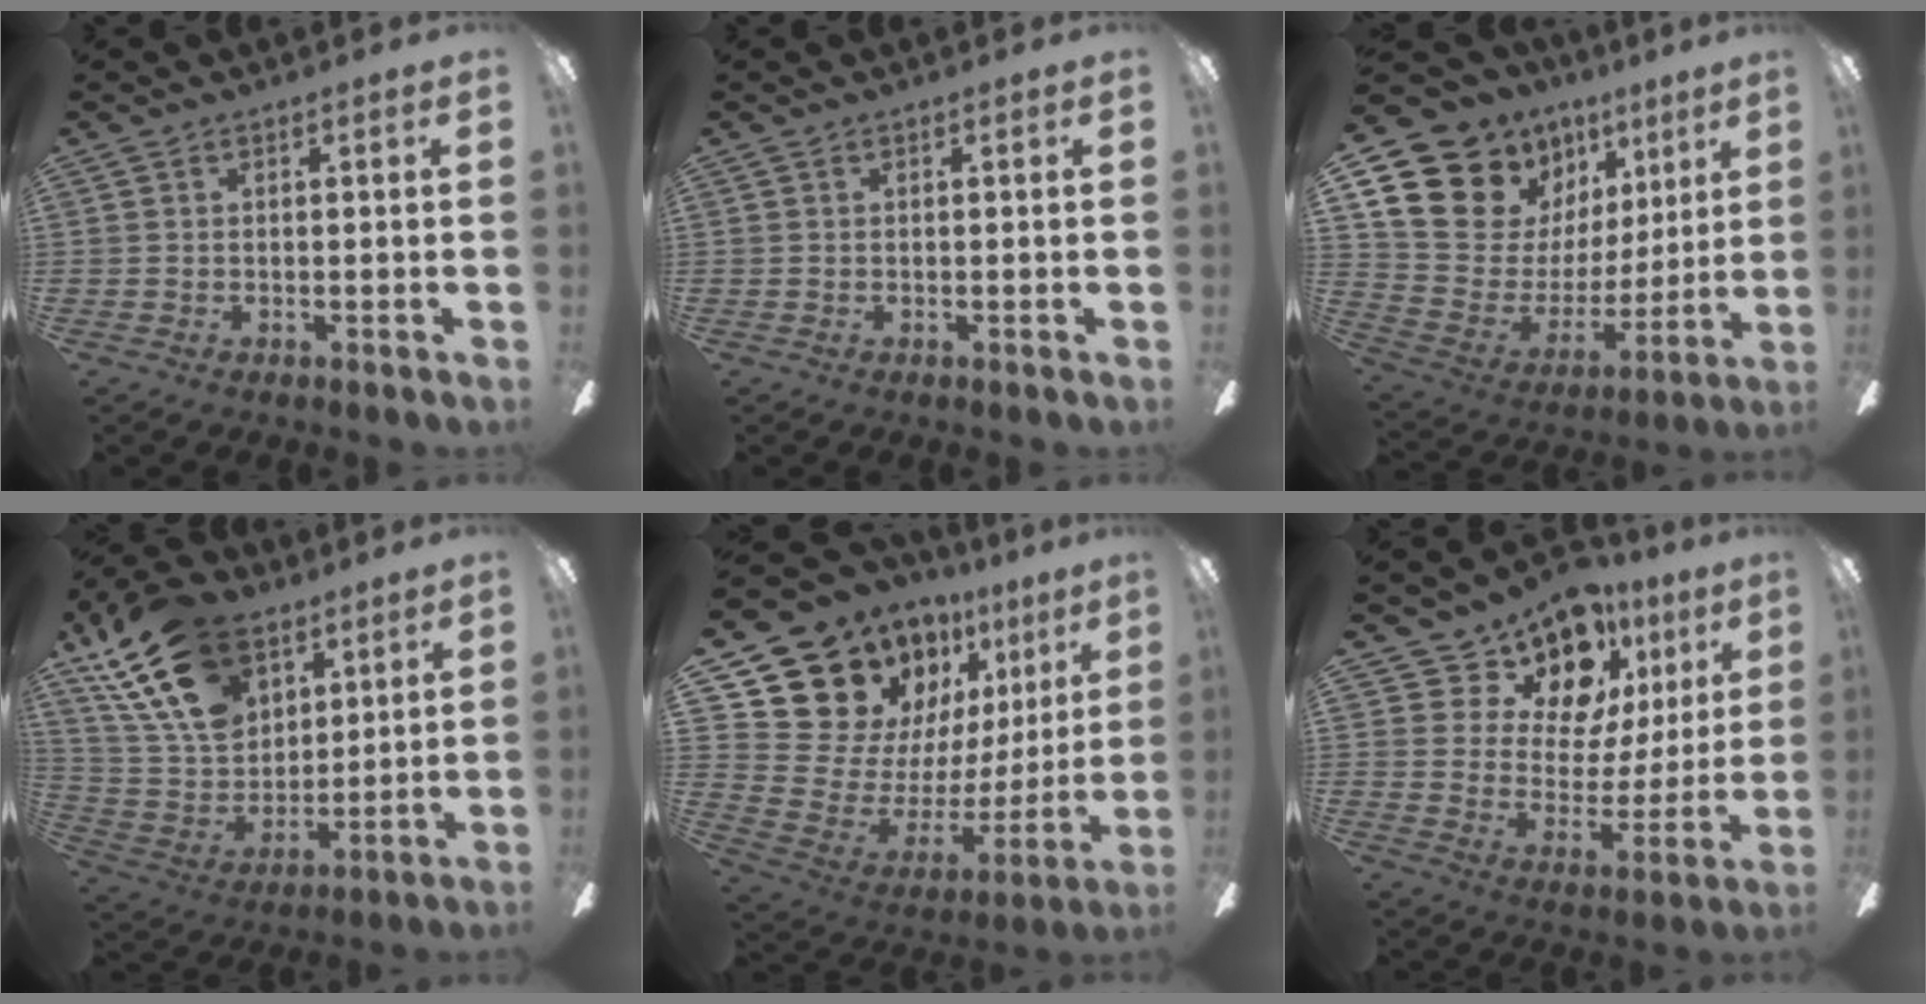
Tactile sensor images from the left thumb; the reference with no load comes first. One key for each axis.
{"total": 0.0}
{"total": 13.6, "fx": 8.9, "fy": 9.6, "fz": 3.9, "tx": -0.097, "ty": -0.071, "tz": 0.178}
{"total": 23.0, "fx": 13.2, "fy": 13.9, "fz": 12.7, "tx": -0.262, "ty": -0.054, "tz": 0.240}
{"total": 19.9, "fx": 14.1, "fy": 12.4, "fz": 6.4, "tx": -0.126, "ty": -0.115, "tz": 0.289}
{"total": 14.9, "fx": 10.9, "fy": 8.7, "fz": 5.3, "tx": -0.106, "ty": -0.074, "tz": 0.203}